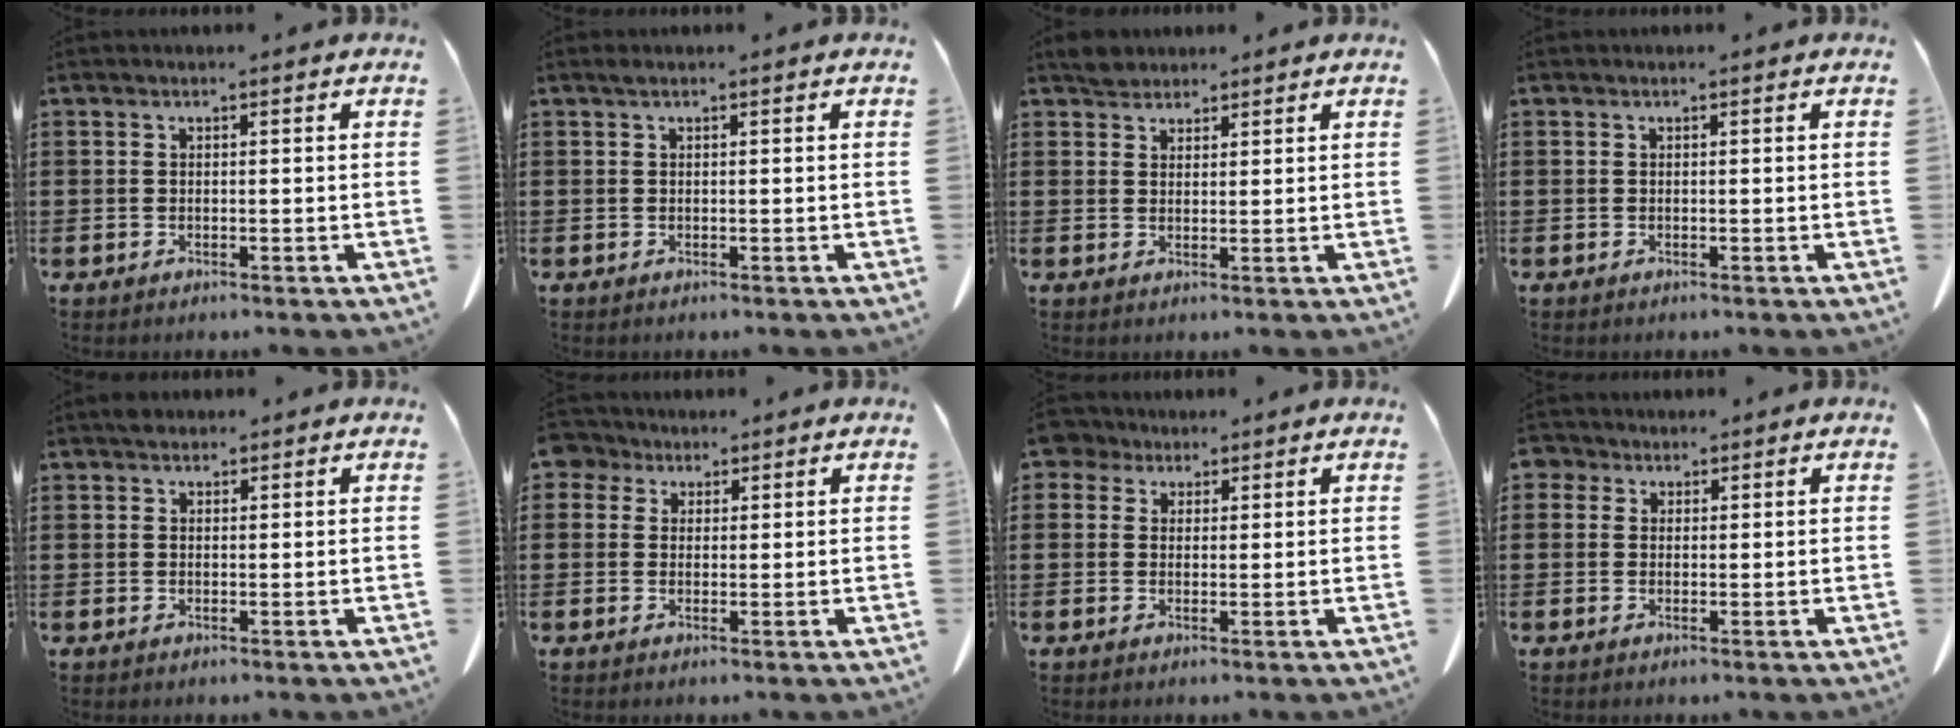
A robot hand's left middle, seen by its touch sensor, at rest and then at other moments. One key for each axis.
{"total": 0.6, "fx": 0.3, "fy": 0.1, "fz": 0.5, "tx": -0.010, "ty": 0.002, "tz": 0.006}
{"total": 2.5, "fx": 2.2, "fy": 1.0, "fz": 0.4, "tx": -0.007, "ty": 0.003, "tz": 0.043}
{"total": 0.0}
{"total": 1.3, "fx": 1.1, "fy": 0.7, "fz": 0.2, "tx": -0.006, "ty": 0.003, "tz": 0.022}
{"total": 3.1, "fx": 2.0, "fy": 2.2, "fz": 0.9, "tx": -0.021, "ty": 0.008, "tz": 0.035}
{"total": 3.3, "fx": 2.2, "fy": 2.1, "fz": 1.1, "tx": -0.025, "ty": 0.010, "tz": 0.040}
{"total": 2.2, "fx": 1.3, "fy": 1.7, "fz": 0.5, "tx": -0.018, "ty": 0.009, "tz": 0.023}